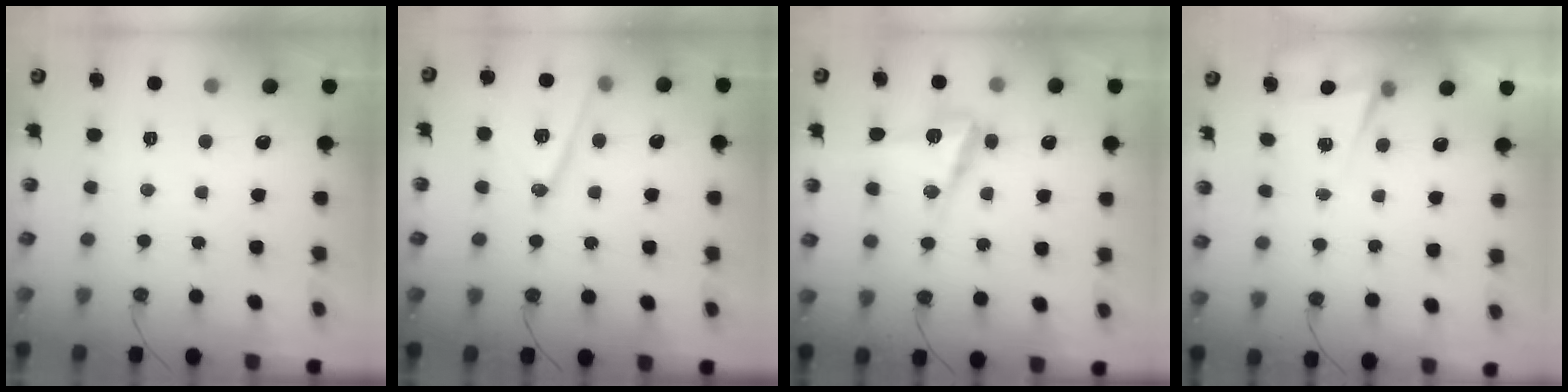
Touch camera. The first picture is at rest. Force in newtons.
{"total": 13.8, "press": 13.3, "slide": 3.4}
{"total": 14.5, "press": 14.4, "slide": 1.2}
{"total": 2.5, "press": 1.8, "slide": 1.8}